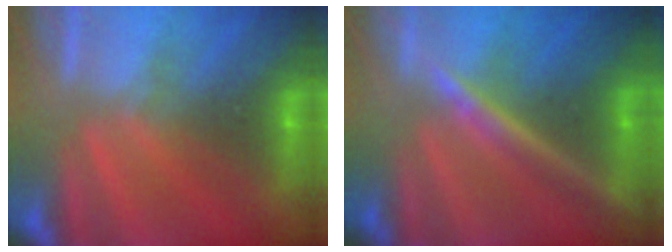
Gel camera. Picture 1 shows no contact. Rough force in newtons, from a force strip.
{"total": 4.5}